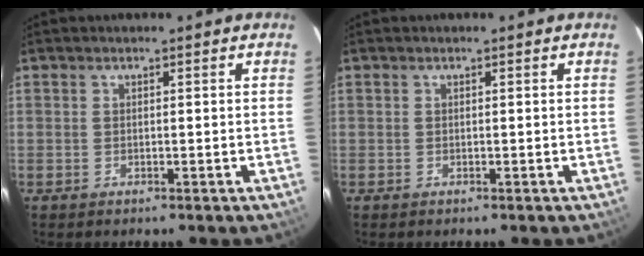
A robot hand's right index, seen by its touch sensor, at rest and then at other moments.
{"total": 0.0}